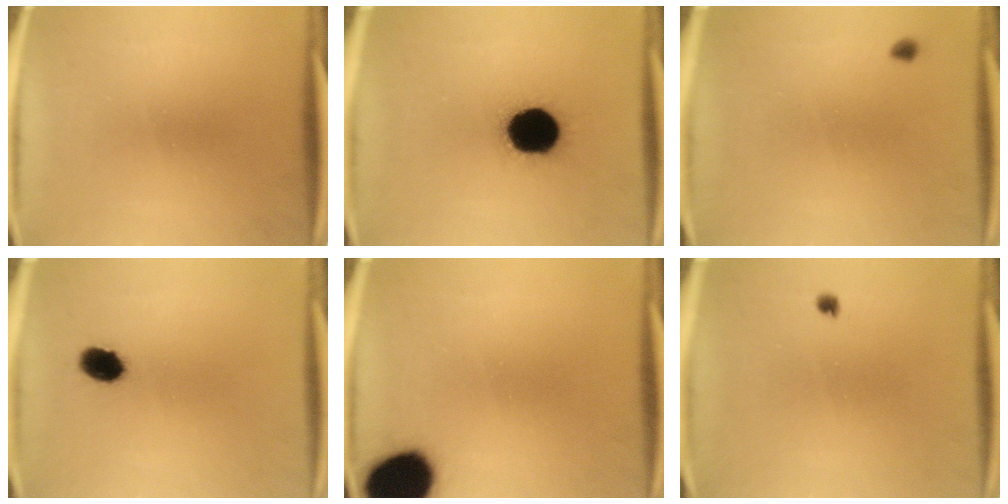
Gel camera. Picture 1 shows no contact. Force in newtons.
{"total": 18.6}
{"total": 0.8}
{"total": 5.0}
{"total": 18.4}
{"total": 1.0}